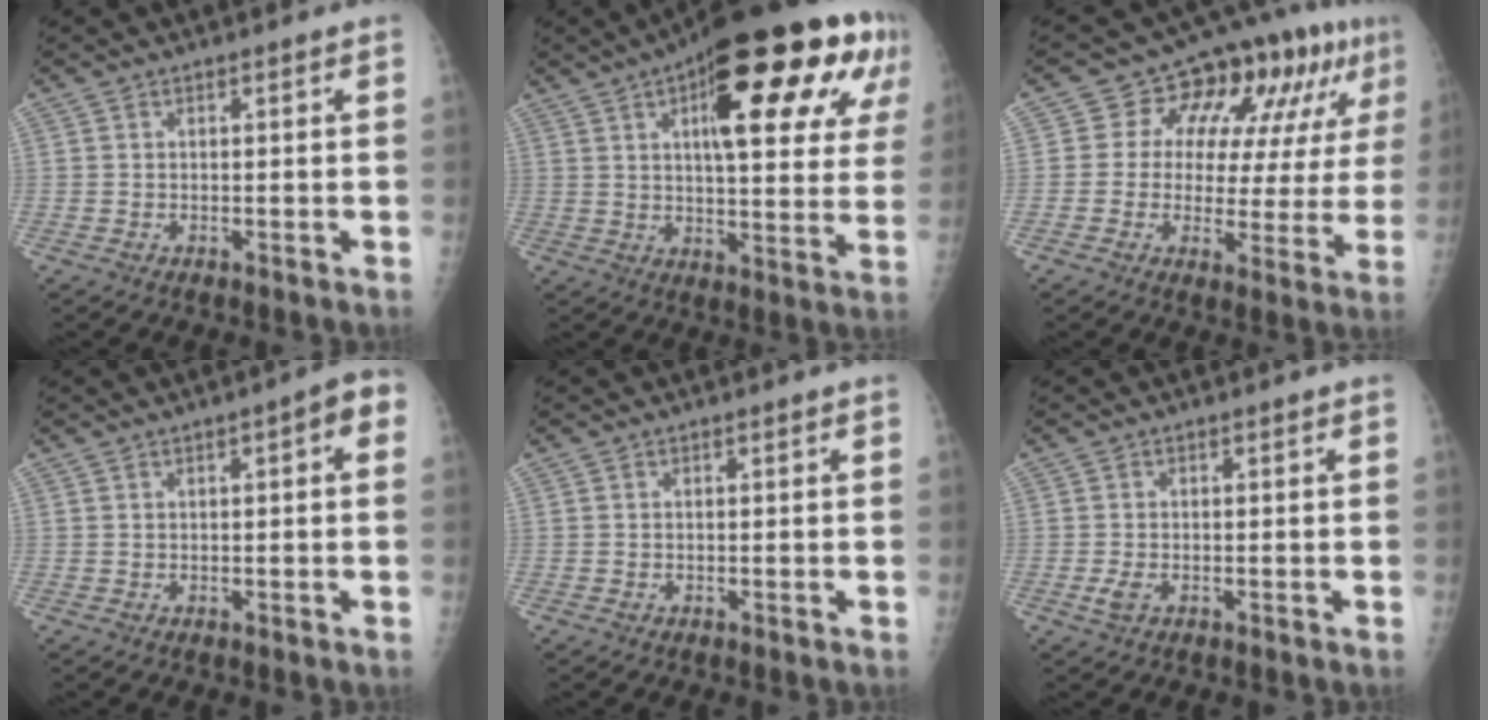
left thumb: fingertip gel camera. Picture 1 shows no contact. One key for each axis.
{"total": 28.2, "fx": 11.9, "fy": 9.6, "fz": 23.7, "tx": -0.306, "ty": 0.008, "tz": 0.165}
{"total": 15.9, "fx": 6.1, "fy": 8.8, "fz": 11.8, "tx": -0.115, "ty": 0.007, "tz": 0.080}
{"total": 4.7, "fx": 1.3, "fy": 1.6, "fz": 4.3, "tx": -0.049, "ty": 0.014, "tz": 0.012}
{"total": 0.0}
{"total": 1.9, "fx": -0.8, "fy": 1.1, "fz": 1.4, "tx": -0.034, "ty": -0.003, "tz": -0.016}